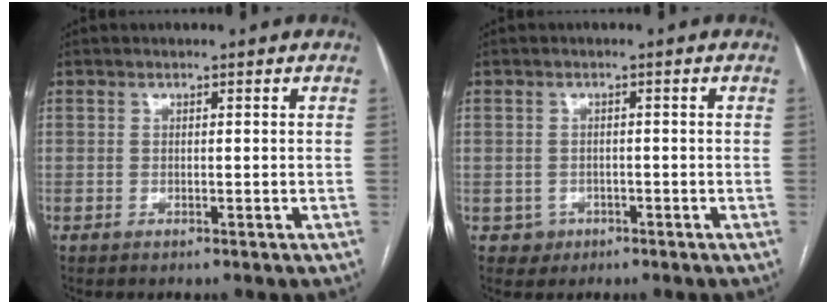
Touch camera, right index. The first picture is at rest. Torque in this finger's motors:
{"motor_torque": [-0.31, 0.02, -0.90, -0.21]}